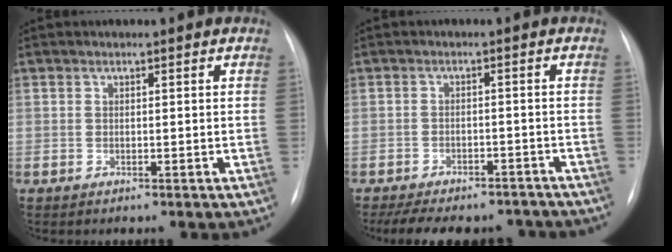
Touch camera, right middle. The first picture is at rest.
{"total": 14.2, "force": [-12.1, 5.4, 5.0], "torque": [-0.103, 0.007, -0.153]}